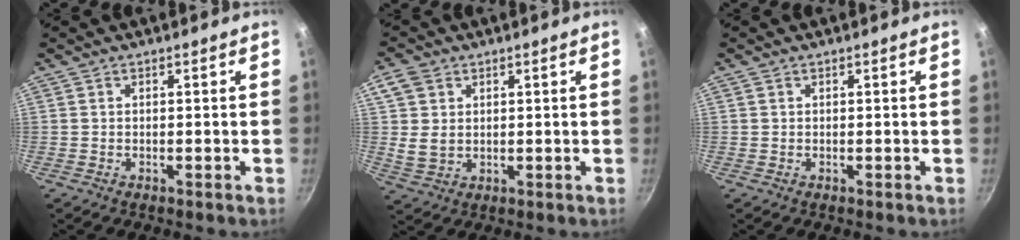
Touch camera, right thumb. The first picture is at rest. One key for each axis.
{"total": 6.2, "fx": 1.7, "fy": 4.9, "fz": 3.4, "tx": -0.054, "ty": -0.010, "tz": 0.033}
{"total": 0.0}